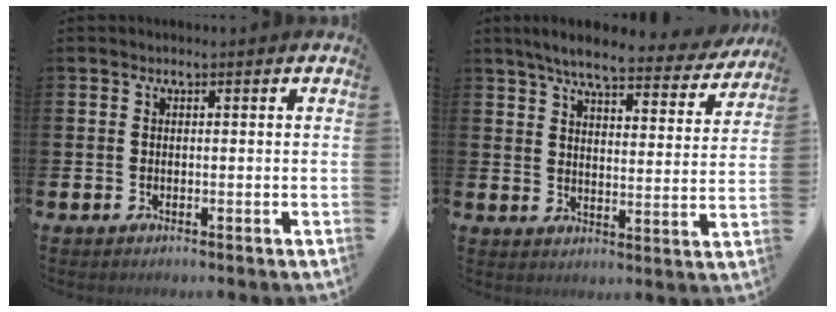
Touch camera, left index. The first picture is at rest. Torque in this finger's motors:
{"motor_torque": [1.07, -1.07, 0.71, 0.21]}